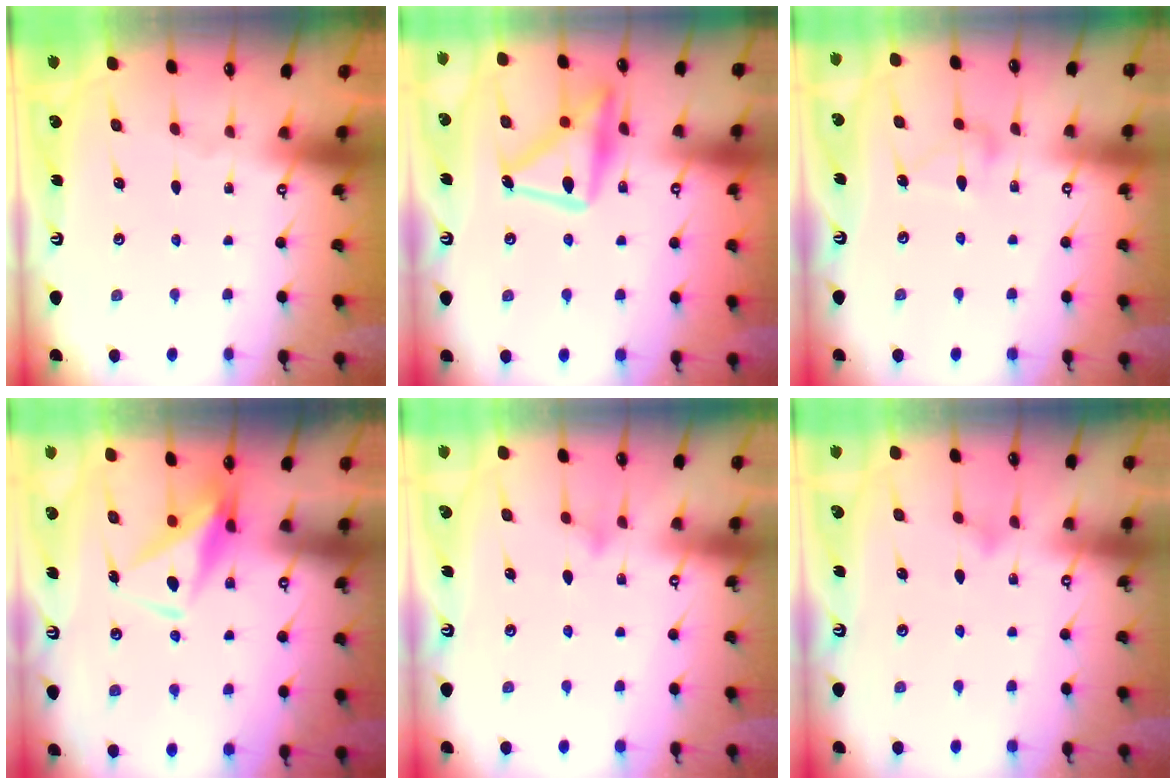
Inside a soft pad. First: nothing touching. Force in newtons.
{"total": 17.9, "press": 17.8, "slide": 1.4}
{"total": 8.7, "press": 8.7, "slide": 0.4}
{"total": 9.6, "press": 9.5, "slide": 1.3}
{"total": 7.9, "press": 7.9, "slide": 0.6}
{"total": 6.3, "press": 6.3, "slide": 0.6}